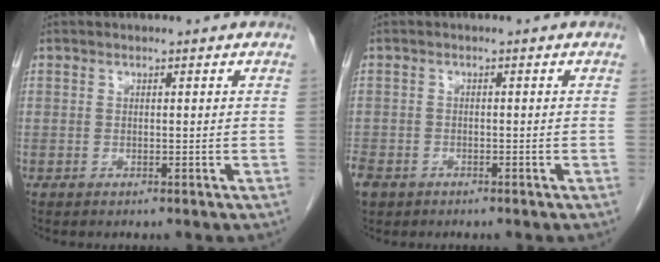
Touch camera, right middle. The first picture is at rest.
{"total": 4.5, "force": [-2.9, 3.1, 1.7], "torque": [-0.045, -0.004, -0.051]}